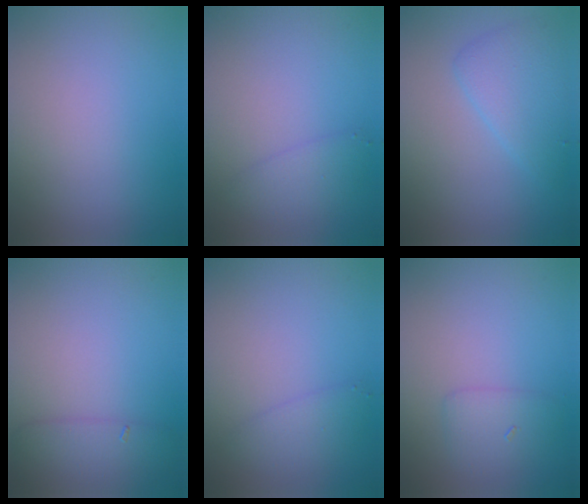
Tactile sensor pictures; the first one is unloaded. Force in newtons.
{"total": 1.8, "press": 1.8, "slide": 0.1}
{"total": 3.4, "press": 3.4, "slide": 0.1}
{"total": 2.5, "press": 2.5, "slide": 0.1}
{"total": 1.8, "press": 1.8, "slide": 0.1}
{"total": 1.8, "press": 1.8, "slide": 0.1}